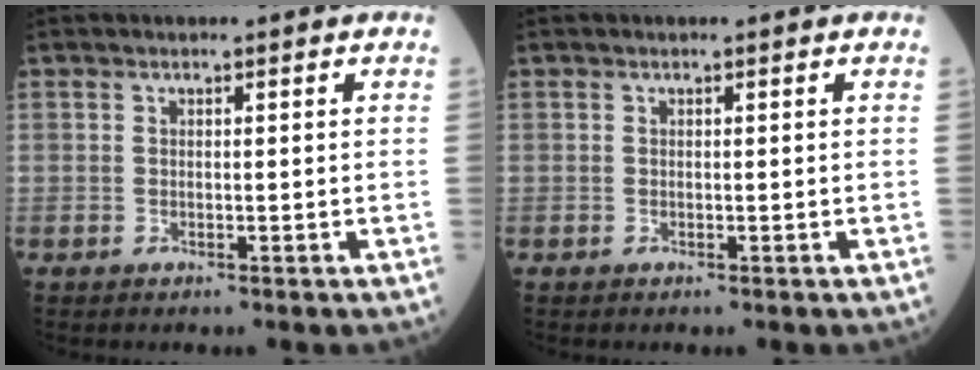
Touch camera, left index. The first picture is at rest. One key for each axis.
{"total": 0.0}